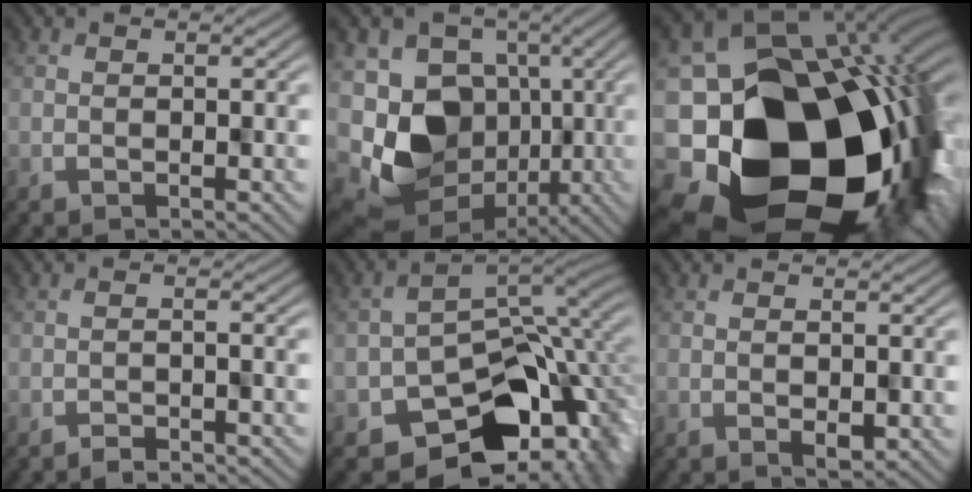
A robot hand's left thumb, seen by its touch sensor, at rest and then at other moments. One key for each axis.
{"total": 11.6, "fx": -2.7, "fy": 10.1, "fz": 5.1, "tx": -0.099, "ty": -0.024, "tz": -0.048}
{"total": 21.2, "fx": -5.6, "fy": 16.5, "fz": 12.1, "tx": -0.227, "ty": -0.050, "tz": -0.058}
{"total": 1.9, "fx": -1.8, "fy": -0.1, "fz": -0.4, "tx": 0.009, "ty": 0.007, "tz": -0.034}
{"total": 10.3, "fx": -5.1, "fy": 7.5, "fz": 4.8, "tx": -0.052, "ty": -0.039, "tz": -0.080}
{"total": 1.5, "fx": -0.4, "fy": 0.8, "fz": 1.2, "tx": -0.017, "ty": -0.003, "tz": 0.000}